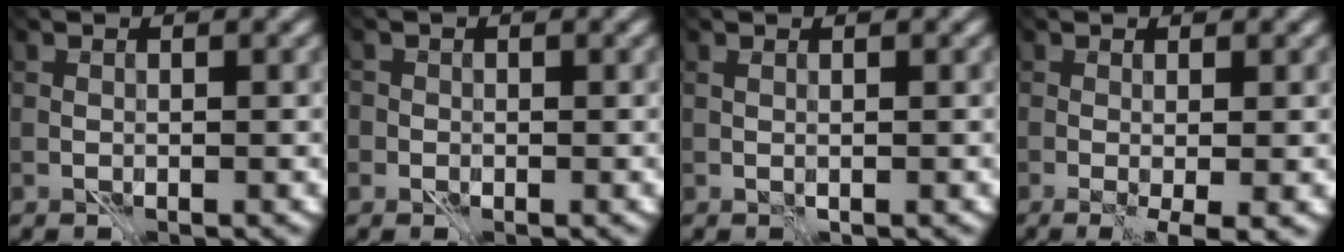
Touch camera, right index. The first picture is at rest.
{"total": 1.9, "force": [0.1, 1.8, 0.7], "torque": [-0.010, 0.014, -0.015]}
{"total": 0.8, "force": [0.7, 0.1, 0.2], "torque": [-0.008, 0.001, 0.016]}
{"total": 3.6, "force": [-0.9, 0.9, 3.4], "torque": [-0.043, -0.005, -0.005]}